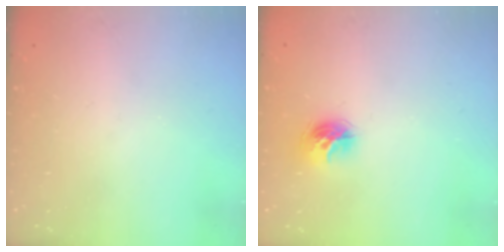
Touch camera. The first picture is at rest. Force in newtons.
{"total": 9.5, "press": 9.5, "slide": 0.4}